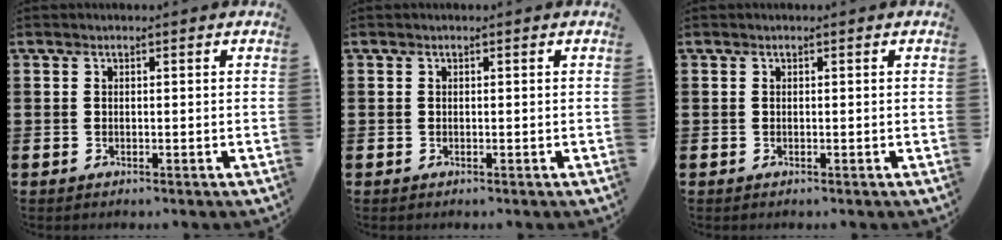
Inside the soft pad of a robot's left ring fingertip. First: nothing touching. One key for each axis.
{"total": 0.0}
{"total": 0.0}